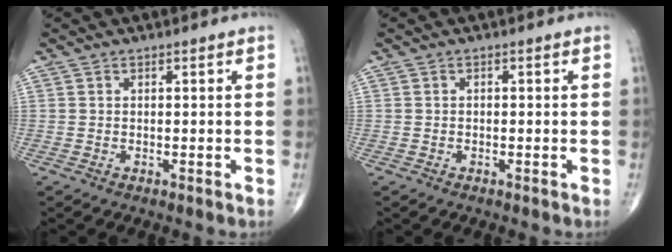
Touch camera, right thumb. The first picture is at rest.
{"total": 0.0}